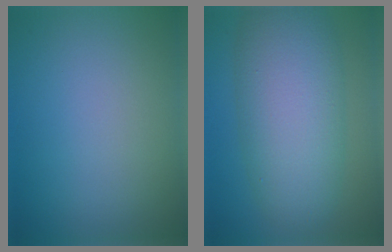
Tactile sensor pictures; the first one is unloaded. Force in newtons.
{"total": 9.5, "press": 9.5, "slide": 0.3}